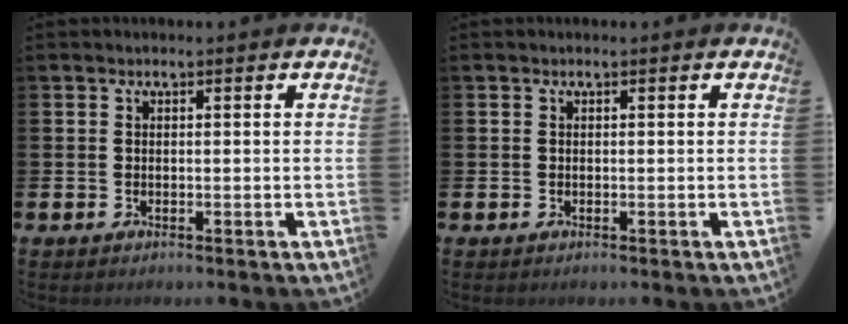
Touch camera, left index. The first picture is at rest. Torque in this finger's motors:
{"motor_torque": [0.00, 0.00, 0.00, 0.01]}